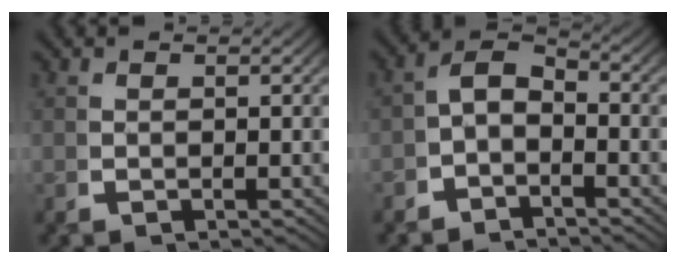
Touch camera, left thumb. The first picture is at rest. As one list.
[{"total": 4.7, "force": [-1.3, 3.4, 2.9], "torque": [-0.041, -0.009, -0.026]}]